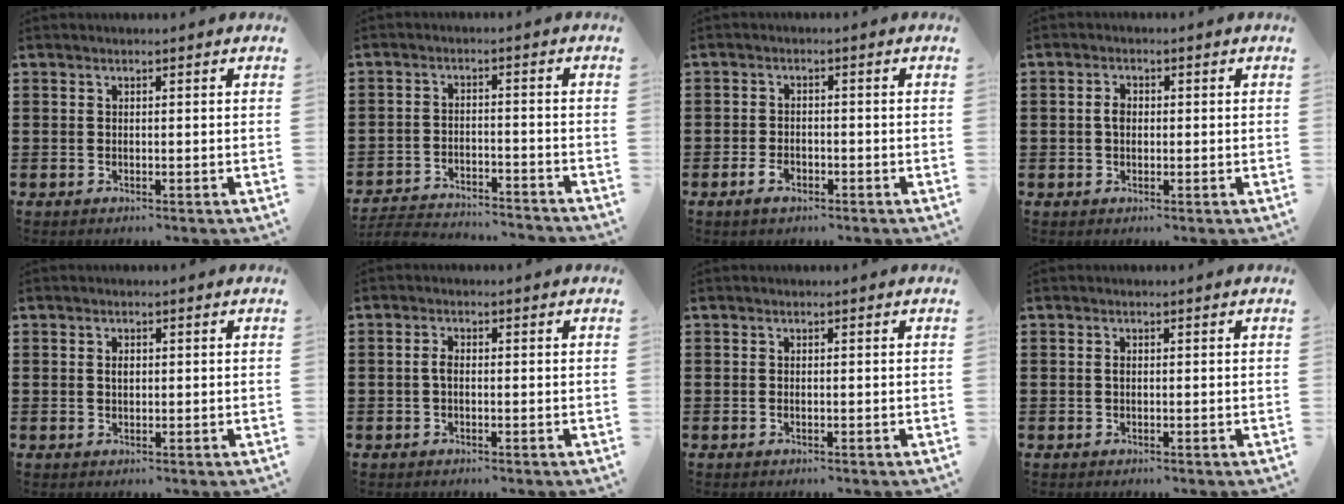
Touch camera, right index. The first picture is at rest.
{"total": 3.8, "force": [-3.7, 0.2, 0.6], "torque": [-0.022, 0.000, -0.080]}
{"total": 2.5, "force": [-1.4, 1.3, 1.6], "torque": [-0.033, -0.001, -0.025]}
{"total": 2.0, "force": [0.0, 1.4, 1.5], "torque": [-0.030, 0.008, -0.001]}
{"total": 1.3, "force": [0.2, 0.8, 1.0], "torque": [-0.023, 0.005, 0.003]}
{"total": 1.8, "force": [-0.3, 0.9, 1.5], "torque": [-0.037, -0.001, -0.008]}
{"total": 0.0}
{"total": 0.6, "force": [0.0, 0.4, 0.5], "torque": [-0.012, -0.001, 0.000]}